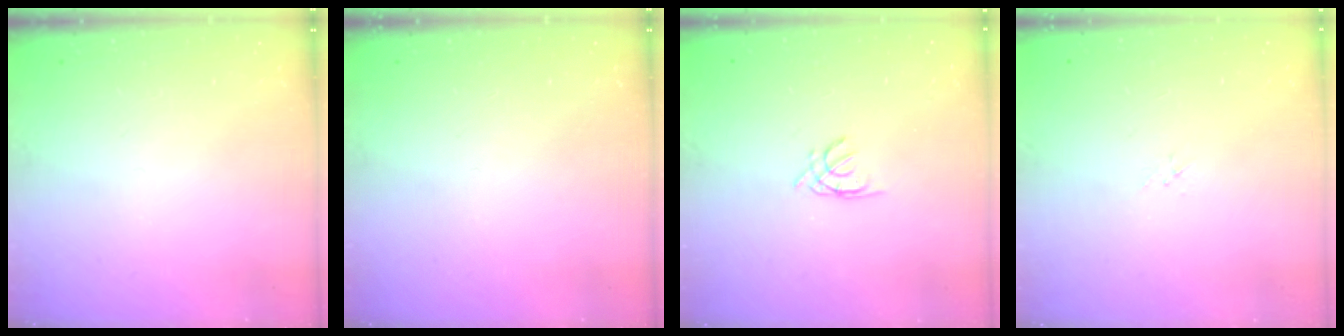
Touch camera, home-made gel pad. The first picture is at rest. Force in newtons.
{"total": 0.0}
{"total": 0.5, "press": 0.4, "slide": 0.3}
{"total": 1.7, "press": 1.6, "slide": 0.2}